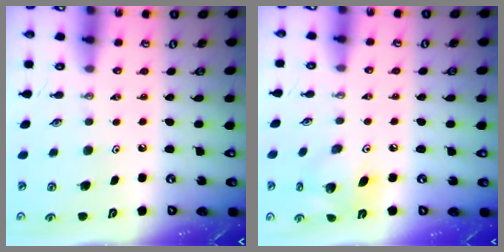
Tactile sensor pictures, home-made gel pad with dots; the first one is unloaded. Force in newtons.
{"total": 10.4, "press": 10.2, "slide": 1.8}